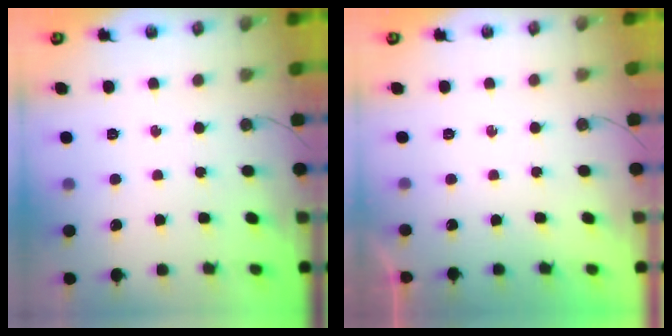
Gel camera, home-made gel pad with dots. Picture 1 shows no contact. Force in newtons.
{"total": 0.0}